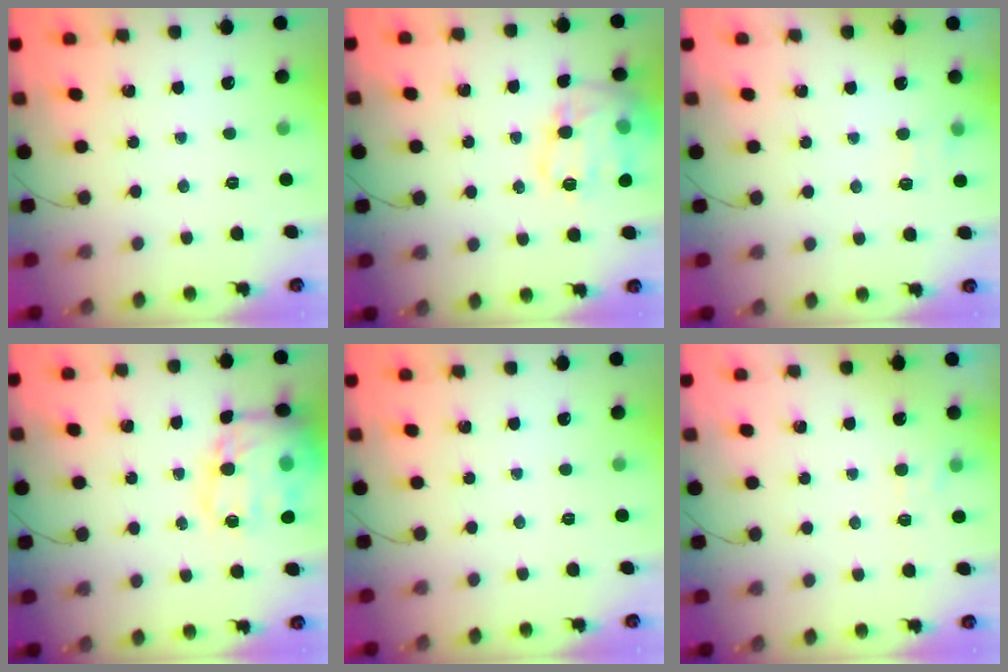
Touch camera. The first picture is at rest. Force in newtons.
{"total": 17.2, "press": 17.1, "slide": 1.5}
{"total": 4.4, "press": 4.0, "slide": 1.6}
{"total": 20.0, "press": 19.7, "slide": 3.4}
{"total": 0.0}
{"total": 2.1, "press": 1.6, "slide": 1.3}